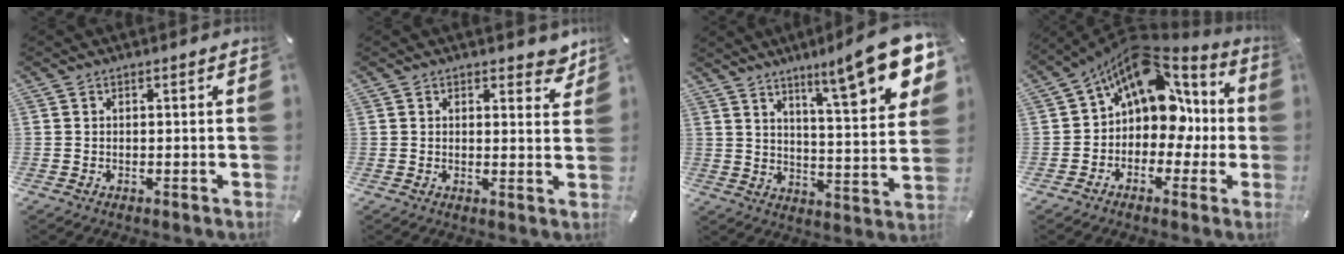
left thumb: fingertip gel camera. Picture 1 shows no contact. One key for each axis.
{"total": 3.7, "fx": 2.9, "fy": 2.0, "fz": 1.3, "tx": -0.001, "ty": -0.015, "tz": 0.046}
{"total": 15.5, "fx": 10.8, "fy": 2.3, "fz": 10.9, "tx": -0.155, "ty": -0.085, "tz": 0.166}
{"total": 15.9, "fx": 5.2, "fy": 11.3, "fz": 9.9, "tx": -0.169, "ty": -0.038, "tz": 0.091}